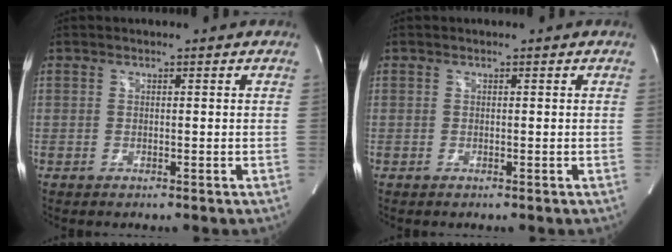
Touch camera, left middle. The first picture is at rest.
{"total": 0.0}